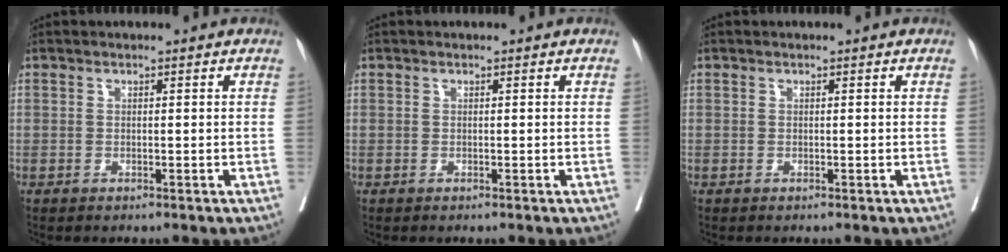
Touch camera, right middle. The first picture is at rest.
{"total": 0.0}
{"total": 0.0}